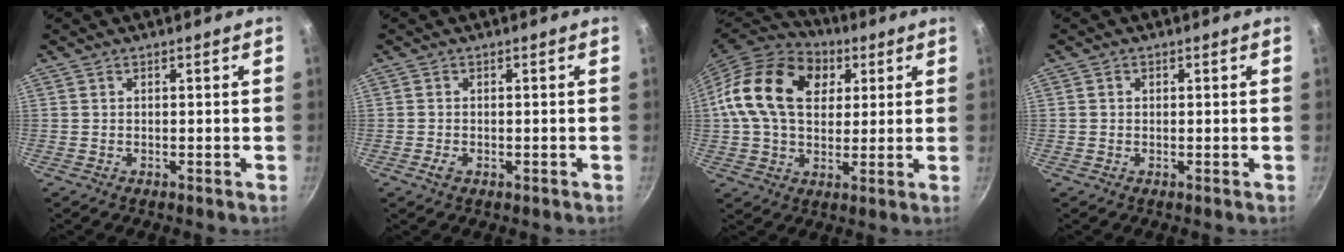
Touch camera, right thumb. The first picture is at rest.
{"total": 1.8, "force": [-0.7, 1.2, 1.2], "torque": [-0.024, 0.000, -0.013]}
{"total": 20.4, "force": [5.1, 14.4, 13.5], "torque": [-0.226, 0.013, 0.076]}
{"total": 0.8, "force": [0.1, 0.7, 0.3], "torque": [-0.004, 0.005, 0.001]}